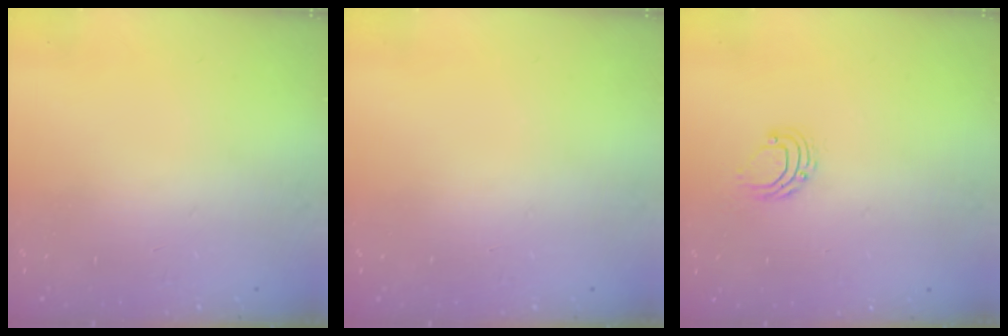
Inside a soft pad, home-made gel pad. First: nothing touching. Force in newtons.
{"total": 0.0}
{"total": 5.7, "press": 5.7, "slide": 0.4}